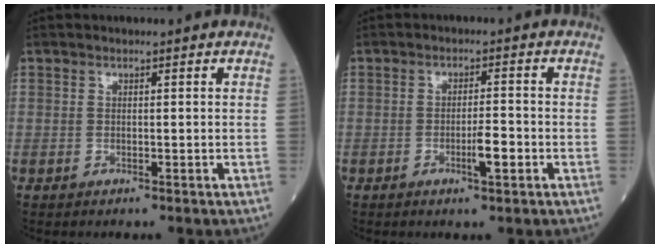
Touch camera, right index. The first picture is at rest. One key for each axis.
{"total": 3.6, "fx": -1.4, "fy": 0.5, "fz": 3.3, "tx": -0.052, "ty": 0.002, "tz": -0.020}